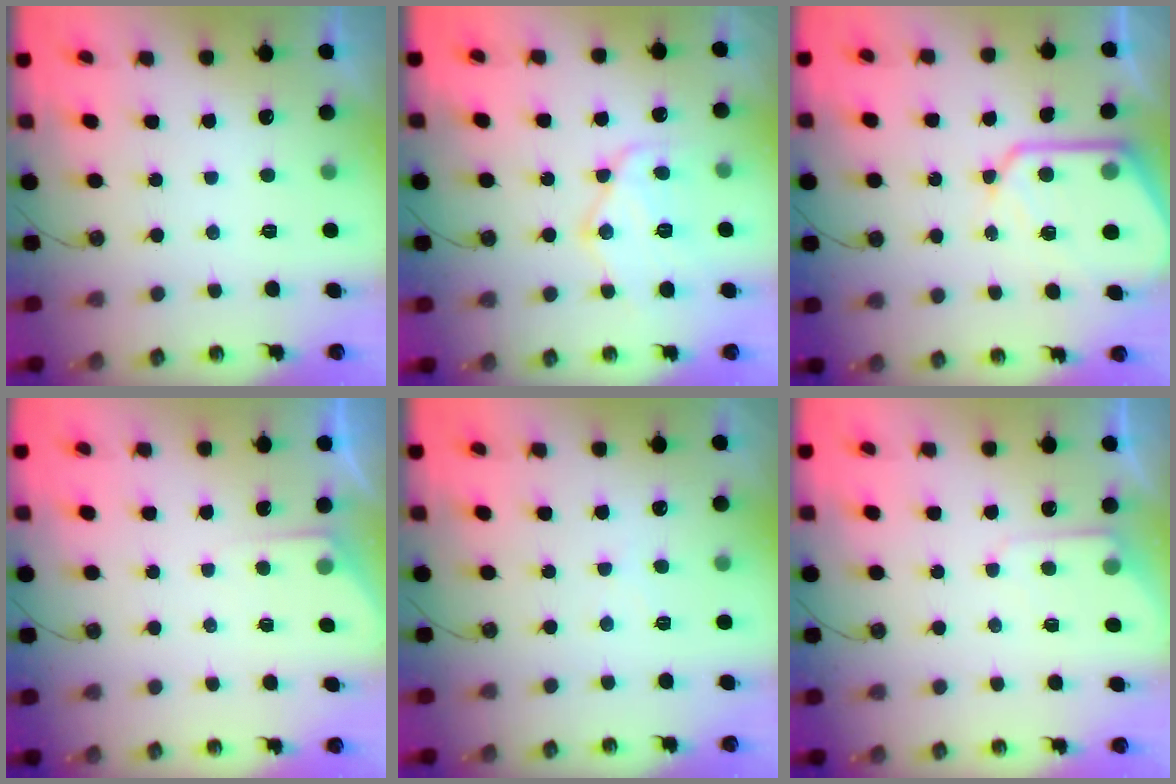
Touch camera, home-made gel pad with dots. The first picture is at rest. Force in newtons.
{"total": 14.6, "press": 14.6, "slide": 1.3}
{"total": 13.3, "press": 13.2, "slide": 1.5}
{"total": 3.4, "press": 3.3, "slide": 0.5}
{"total": 3.9, "press": 3.9, "slide": 0.7}
{"total": 4.5, "press": 4.4, "slide": 0.6}